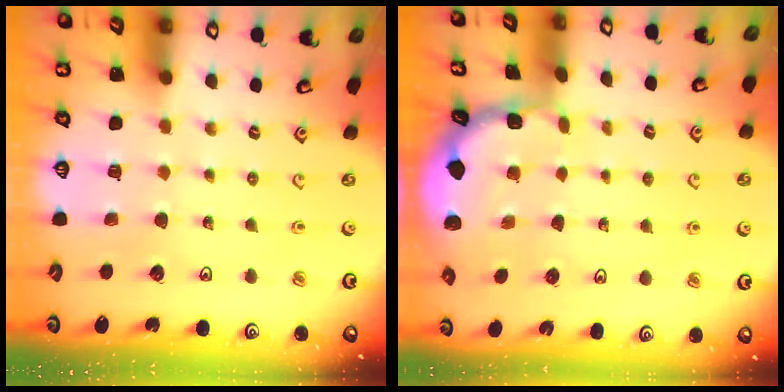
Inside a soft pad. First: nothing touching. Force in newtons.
{"total": 2.6, "press": 2.6, "slide": 0.3}